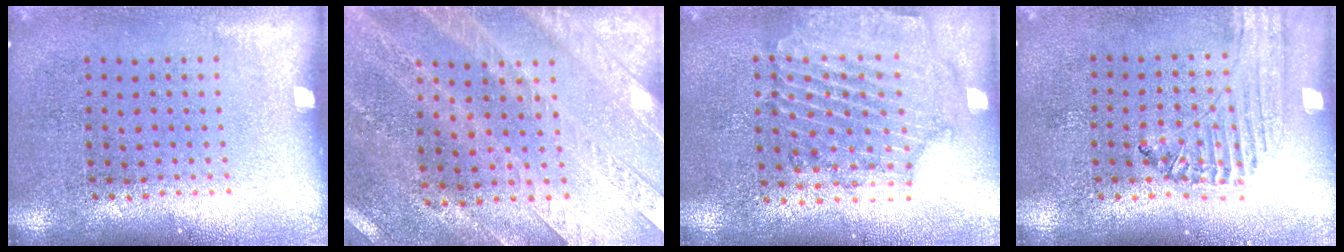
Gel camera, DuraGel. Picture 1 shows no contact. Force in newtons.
{"total": 2.6, "press": 2.4, "slide": 1.2}
{"total": 0.7, "press": 0.6, "slide": 0.4}
{"total": 0.5, "press": 0.5, "slide": 0.2}